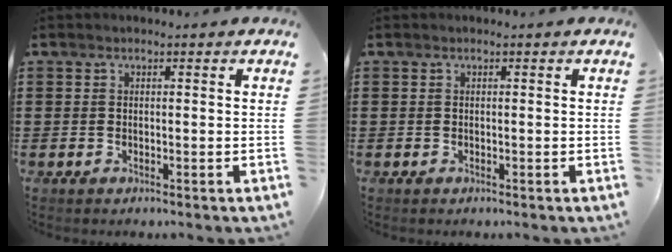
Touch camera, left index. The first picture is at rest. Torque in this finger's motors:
{"motor_torque": [-0.01, 0.00, 0.00, 0.00]}